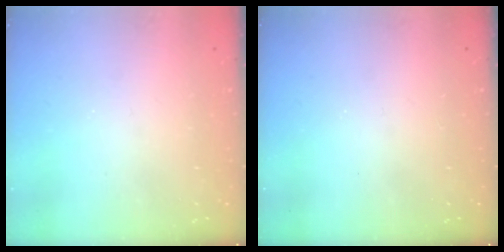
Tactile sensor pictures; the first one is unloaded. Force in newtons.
{"total": 0.0}